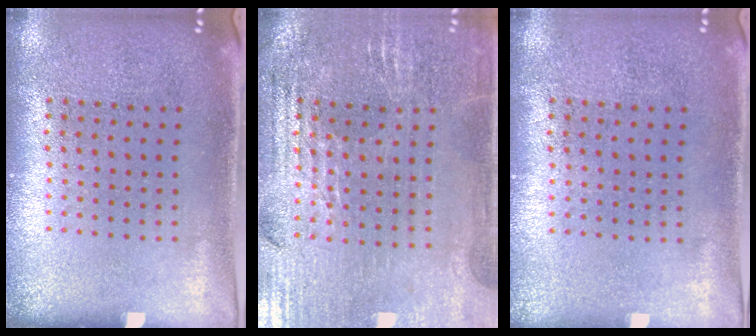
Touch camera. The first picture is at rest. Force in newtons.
{"total": 2.9, "press": 2.8, "slide": 0.5}
{"total": 0.0}